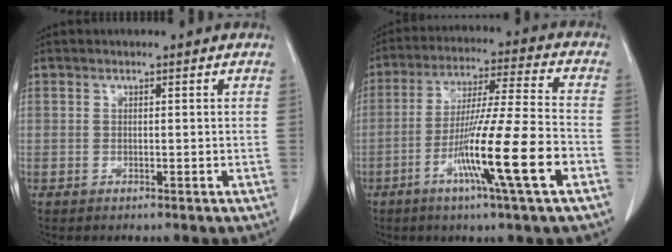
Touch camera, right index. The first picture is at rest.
{"total": 15.2, "force": [-5.9, -1.1, 13.9], "torque": [-0.251, -0.018, -0.108]}